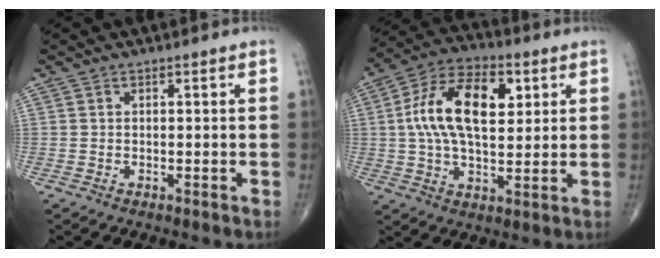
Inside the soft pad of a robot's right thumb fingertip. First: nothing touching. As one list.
[{"total": 16.8, "force": [3.6, 9.0, 13.7], "torque": [-0.231, 0.011, 0.057]}]